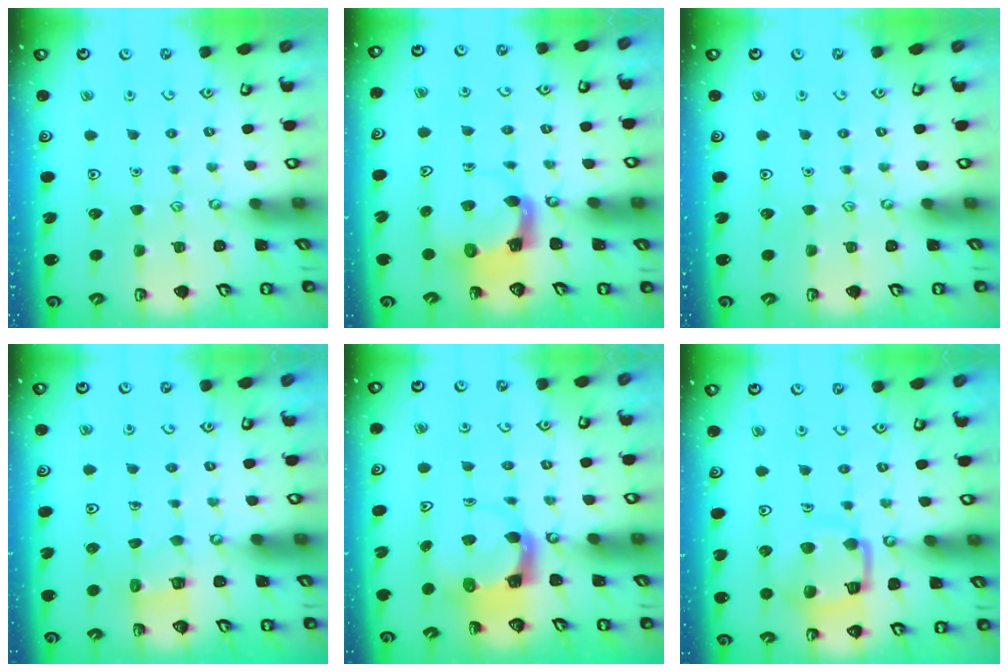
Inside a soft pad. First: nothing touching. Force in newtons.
{"total": 4.2, "press": 4.2, "slide": 0.6}
{"total": 0.0}
{"total": 3.0, "press": 3.0, "slide": 0.1}
{"total": 3.6, "press": 3.6, "slide": 0.5}
{"total": 12.5, "press": 12.5, "slide": 1.3}